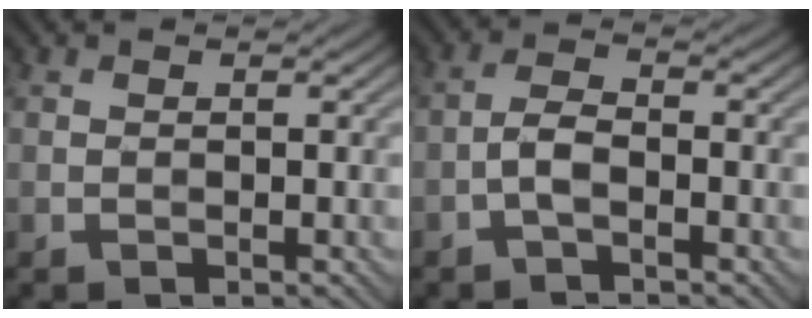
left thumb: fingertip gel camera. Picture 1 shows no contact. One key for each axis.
{"total": 2.8, "fx": -1.4, "fy": 1.0, "fz": 2.2, "tx": -0.048, "ty": 0.006, "tz": -0.036}